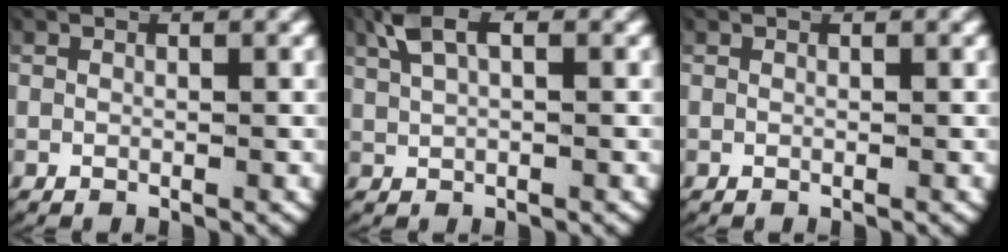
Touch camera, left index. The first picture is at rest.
{"total": 3.3, "force": [1.9, 1.2, 2.5], "torque": [-0.060, 0.011, 0.036]}
{"total": 0.0}